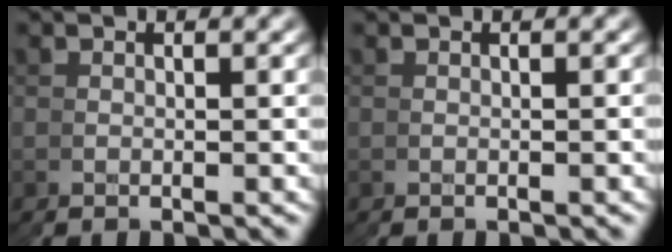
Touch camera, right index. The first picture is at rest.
{"total": 0.0}